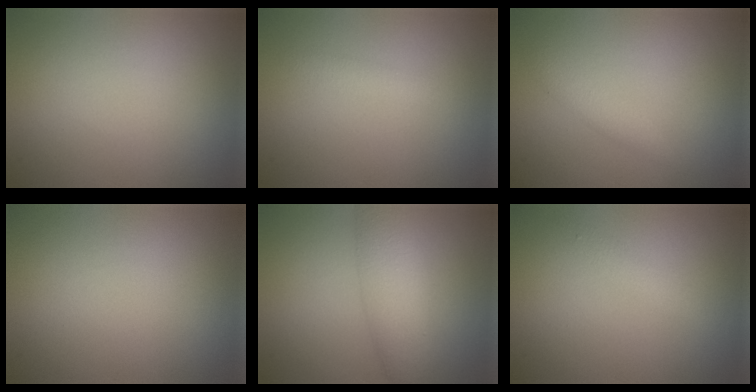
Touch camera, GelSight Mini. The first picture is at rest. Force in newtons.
{"total": 1.0, "press": 1.0, "slide": 0.0}
{"total": 1.3, "press": 1.3, "slide": 0.0}
{"total": 0.0}
{"total": 4.6, "press": 4.6, "slide": 0.1}
{"total": 1.1, "press": 1.1, "slide": 0.1}